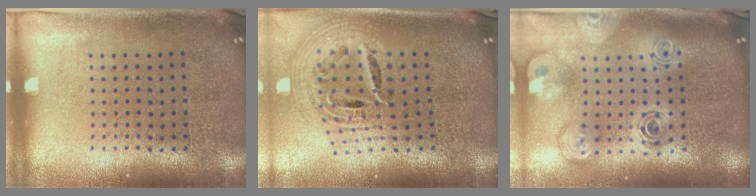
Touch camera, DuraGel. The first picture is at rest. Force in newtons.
{"total": 2.6, "press": 1.8, "slide": 1.9}
{"total": 2.8, "press": 1.9, "slide": 2.0}